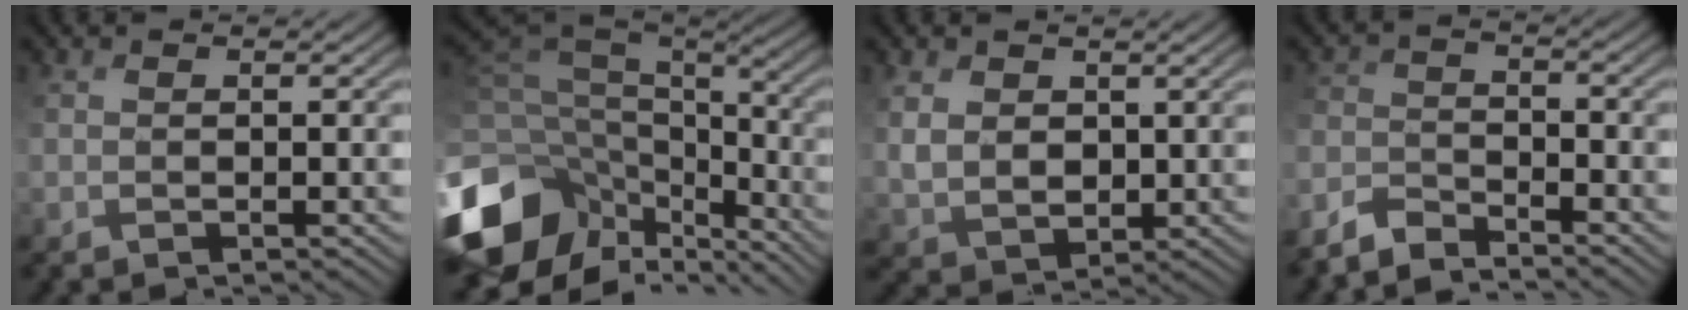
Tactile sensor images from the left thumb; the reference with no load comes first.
{"total": 15.6, "force": [-7.8, 10.0, 9.1], "torque": [-0.257, -0.041, -0.108]}
{"total": 4.2, "force": [2.5, 3.2, 1.3], "torque": [-0.052, 0.000, 0.050]}
{"total": 5.2, "force": [-5.0, 1.1, 1.1], "torque": [-0.029, -0.002, -0.107]}